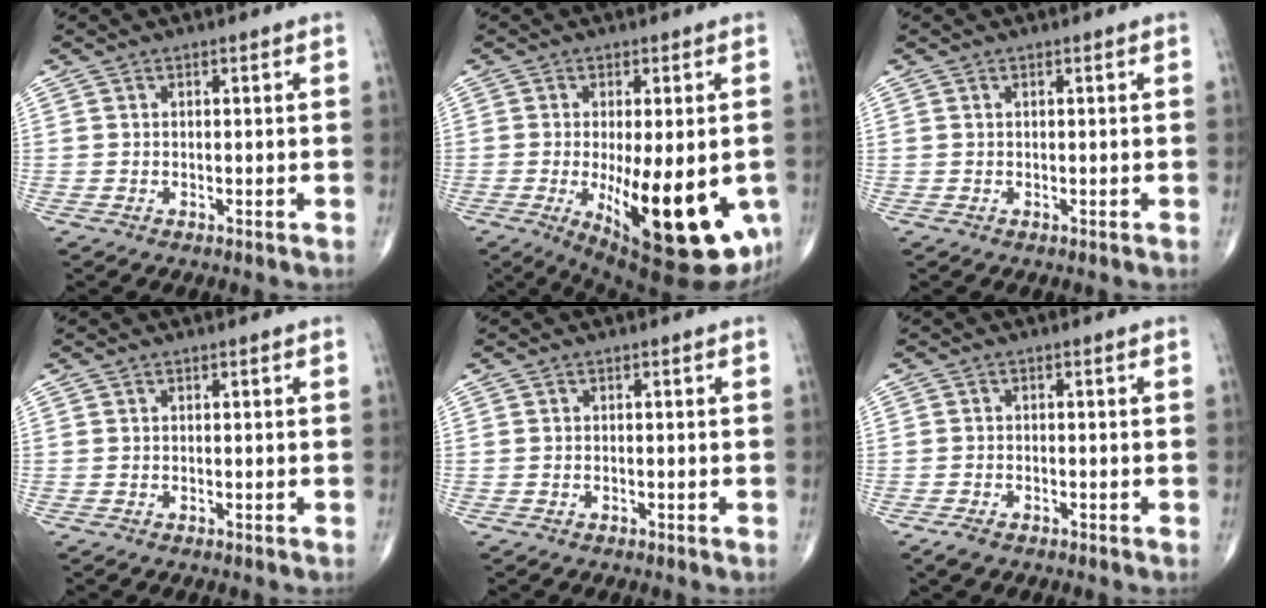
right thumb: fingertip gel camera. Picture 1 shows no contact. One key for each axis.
{"total": 21.3, "fx": -5.3, "fy": 7.5, "fz": 19.2, "tx": -0.239, "ty": -0.034, "tz": -0.052}
{"total": 0.0}
{"total": 0.0}
{"total": 0.0}
{"total": 2.3, "fx": -1.6, "fy": 1.1, "fz": 1.3, "tx": -0.032, "ty": -0.001, "tz": -0.028}